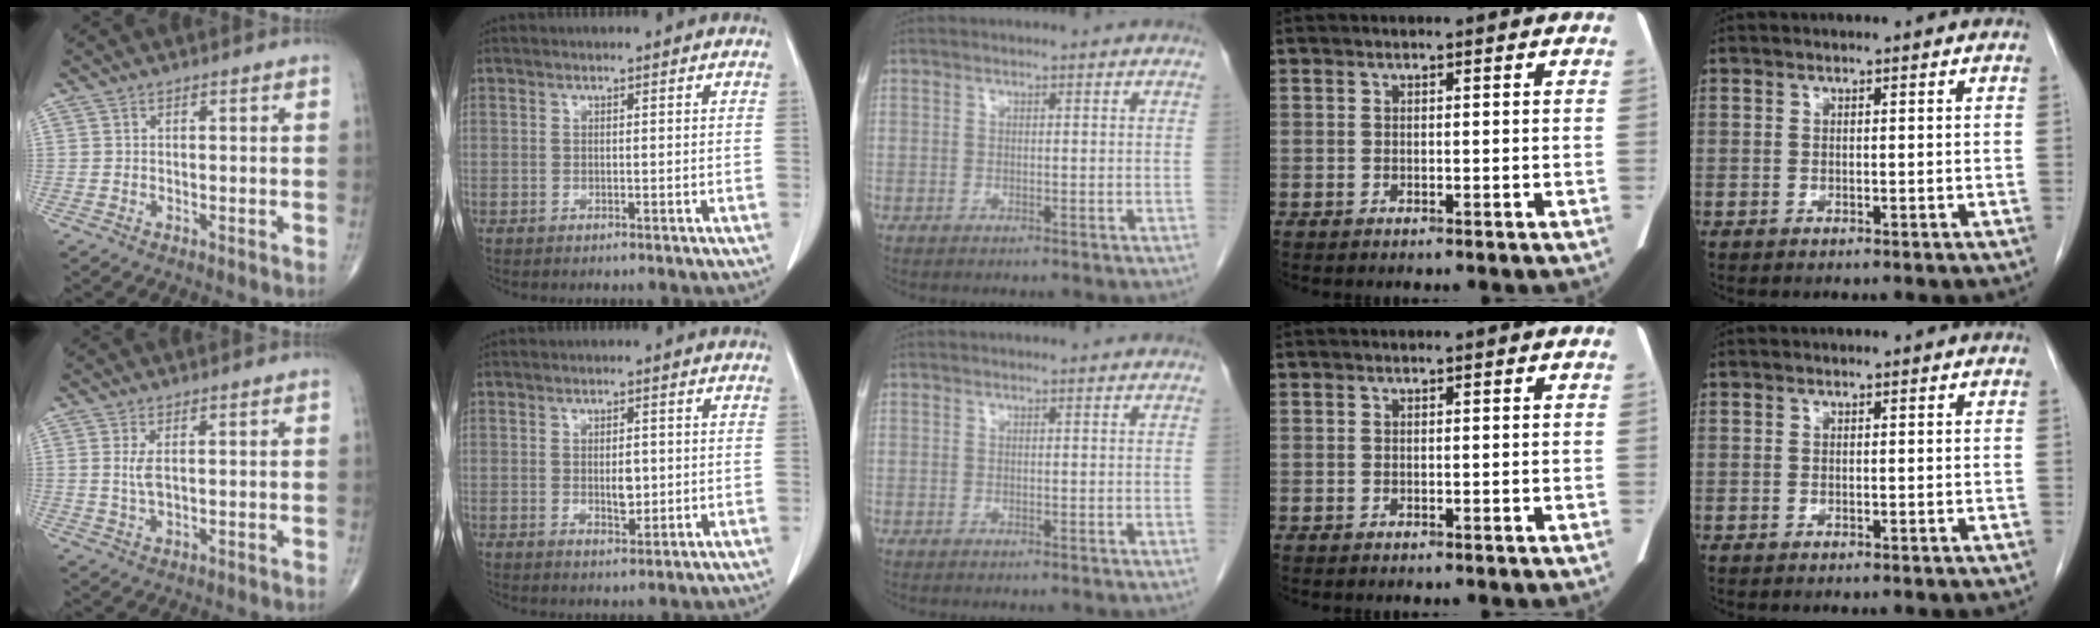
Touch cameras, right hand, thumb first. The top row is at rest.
{"thumb": {"total": 2.8, "force": [0.6, 1.0, 2.5], "torque": [-0.056, -0.005, 0.019]}, "index": {"total": 3.2, "force": [-0.1, 1.5, 2.9], "torque": [-0.047, -0.002, 0.003]}}